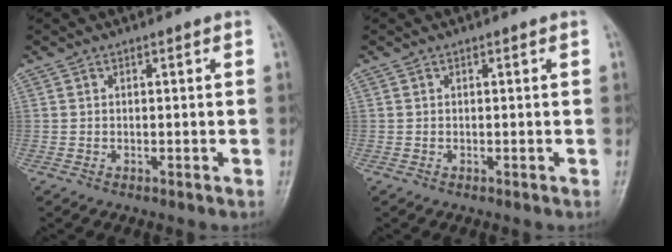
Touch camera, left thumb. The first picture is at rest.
{"total": 0.0}